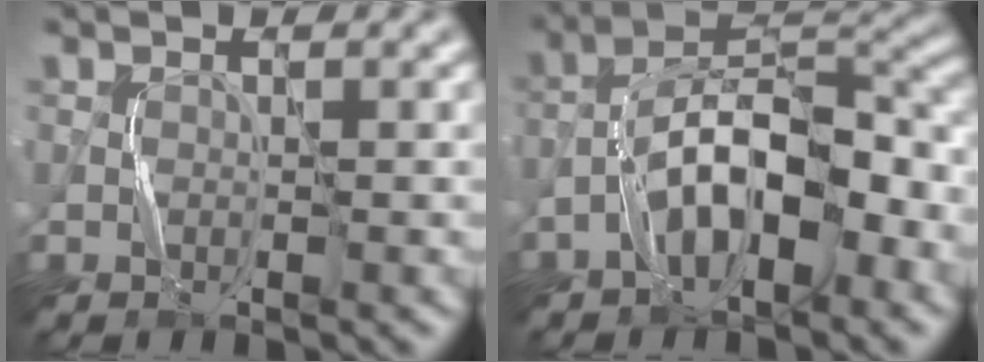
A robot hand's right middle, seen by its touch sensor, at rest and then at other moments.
{"total": 8.7, "force": [-3.6, 3.4, 7.1], "torque": [-0.115, 0.028, -0.068]}